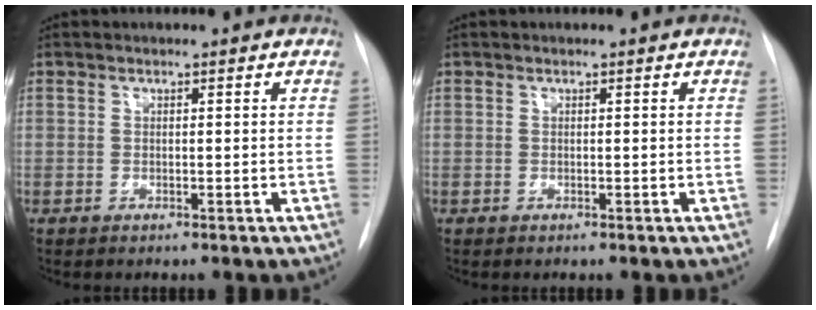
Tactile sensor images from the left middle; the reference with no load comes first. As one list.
[{"total": 0.0}]